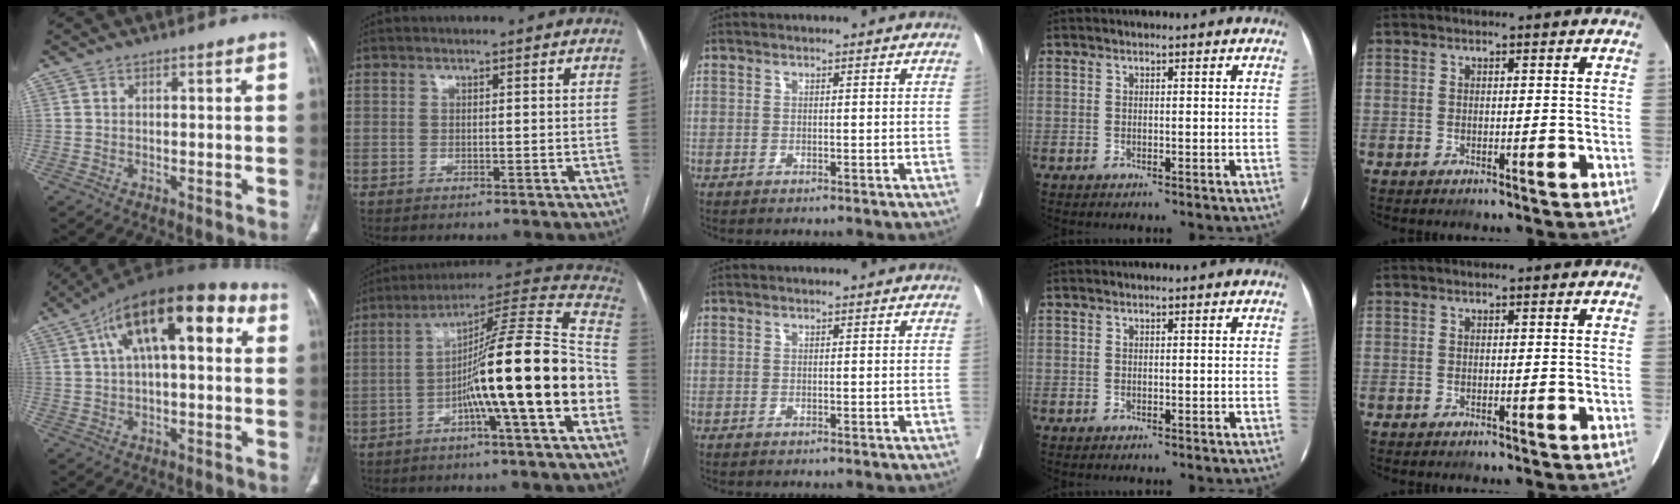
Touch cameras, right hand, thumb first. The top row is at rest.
{"thumb": {"total": 19.7, "force": [6.3, 8.5, 16.6], "torque": [-0.248, 0.038, 0.093]}, "index": {"total": 20.3, "force": [-5.1, -0.2, 19.6], "torque": [-0.275, 0.024, -0.085]}}